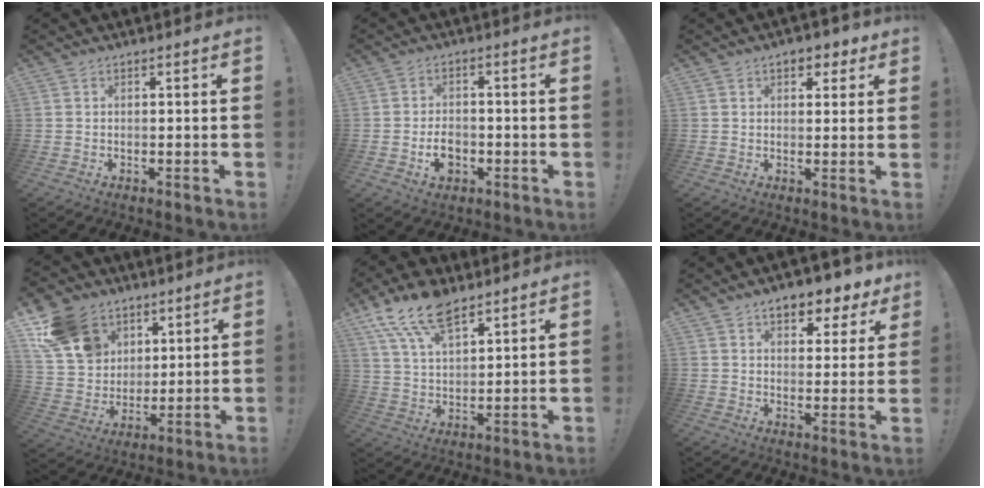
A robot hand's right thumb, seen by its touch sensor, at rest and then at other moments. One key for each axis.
{"total": 5.6, "fx": -2.0, "fy": 4.0, "fz": 3.3, "tx": -0.041, "ty": 0.002, "tz": -0.037}
{"total": 4.7, "fx": 2.5, "fy": 3.0, "fz": 2.6, "tx": -0.022, "ty": -0.009, "tz": 0.038}
{"total": 17.2, "fx": 8.8, "fy": 13.0, "fz": 6.9, "tx": -0.127, "ty": -0.041, "tz": 0.185}
{"total": 14.6, "fx": 9.9, "fy": 7.0, "fz": 8.1, "tx": -0.147, "ty": -0.047, "tz": 0.183}
{"total": 8.7, "fx": 5.9, "fy": 4.3, "fz": 4.7, "tx": -0.050, "ty": -0.040, "tz": 0.102}